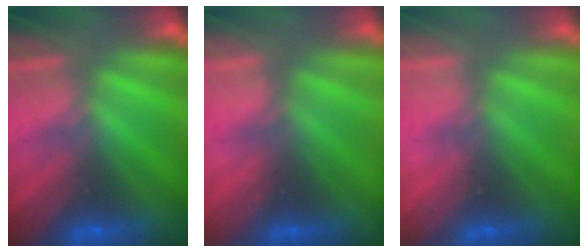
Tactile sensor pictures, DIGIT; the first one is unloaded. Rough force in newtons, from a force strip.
{"total": 2.2}
{"total": 2.3}